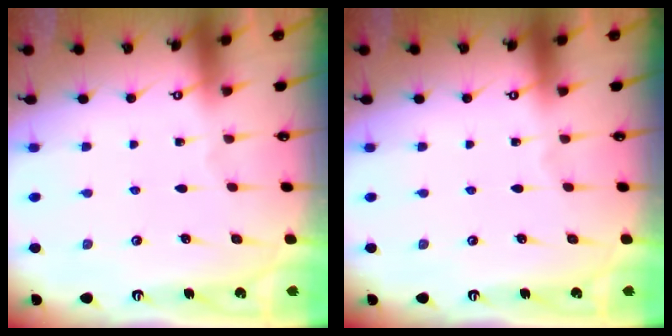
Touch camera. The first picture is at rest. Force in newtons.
{"total": 0.0}